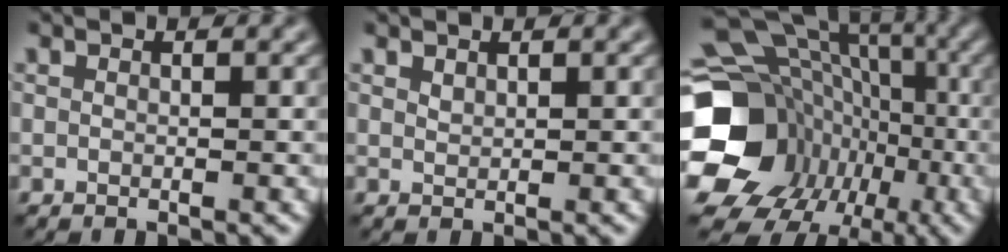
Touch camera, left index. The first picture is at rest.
{"total": 0.6, "force": [0.6, 0.1, 0.1], "torque": [-0.006, -0.001, 0.012]}
{"total": 21.5, "force": [-4.3, 18.3, 10.5], "torque": [-0.183, -0.021, -0.098]}